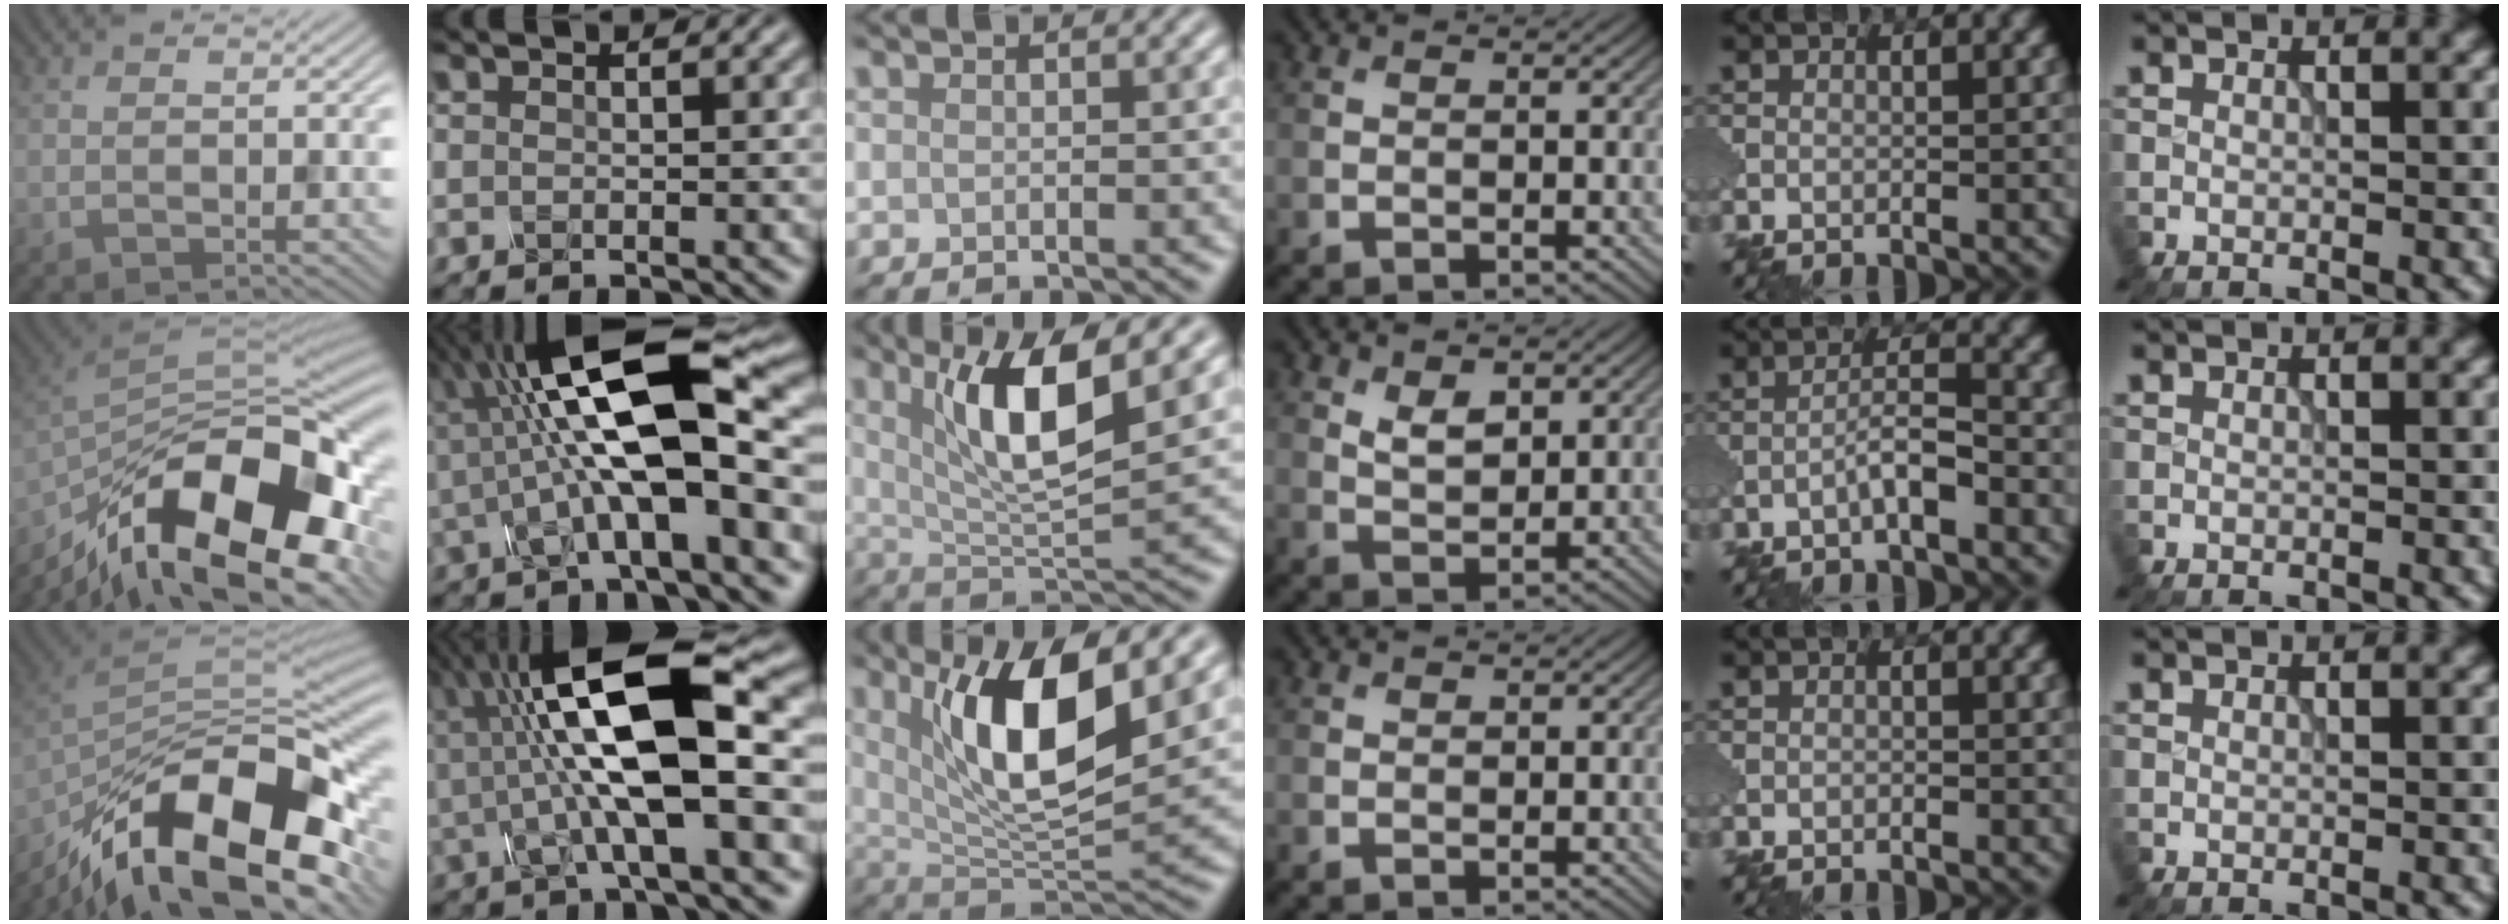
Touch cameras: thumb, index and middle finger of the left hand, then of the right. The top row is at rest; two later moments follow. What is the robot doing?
{"motion": "assemble", "object": "glue stick"}